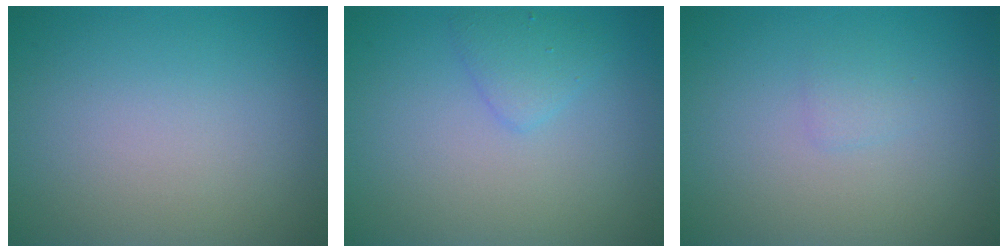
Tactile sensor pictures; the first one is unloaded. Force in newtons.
{"total": 1.7, "press": 1.6, "slide": 0.1}
{"total": 0.8, "press": 0.8, "slide": 0.0}